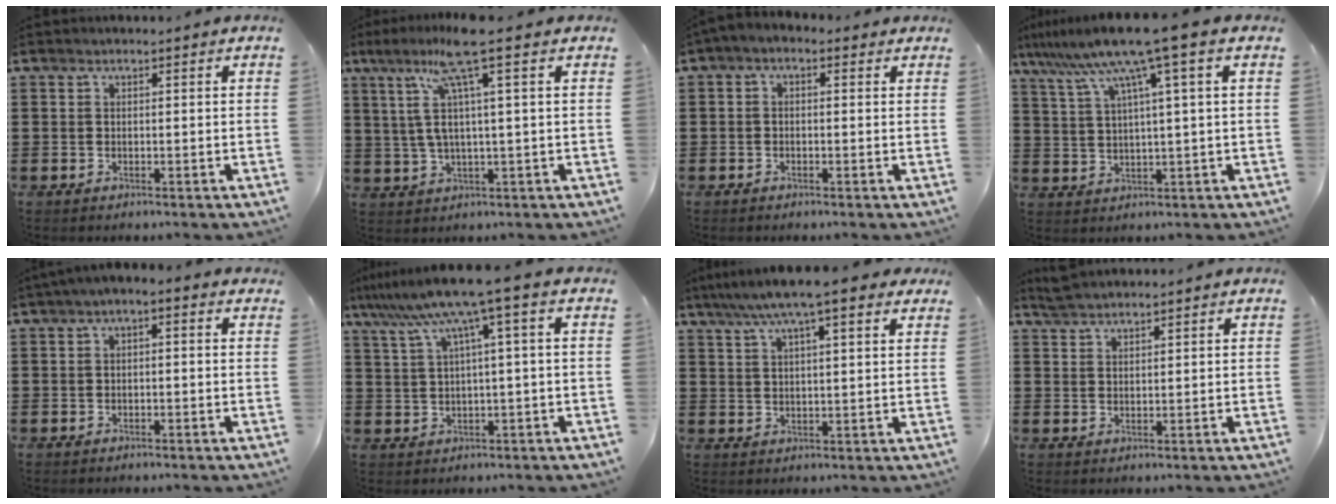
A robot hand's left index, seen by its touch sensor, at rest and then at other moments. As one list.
[{"total": 8.4, "force": [3.7, 0.0, 7.6], "torque": [-0.169, -0.009, 0.057]}, {"total": 1.2, "force": [-1.0, 0.5, 0.6], "torque": [-0.019, 0.001, -0.023]}, {"total": 9.4, "force": [5.6, -0.8, 7.4], "torque": [-0.168, -0.024, 0.090]}, {"total": 1.5, "force": [-0.9, 0.5, 1.1], "torque": [-0.027, -0.002, -0.022]}, {"total": 8.1, "force": [3.5, -0.5, 7.3], "torque": [-0.154, -0.020, 0.056]}, {"total": 7.6, "force": [5.8, 1.1, 4.7], "torque": [-0.099, -0.009, 0.100]}, {"total": 2.5, "force": [2.5, 0.2, 0.4], "torque": [-0.013, 0.001, 0.049]}]